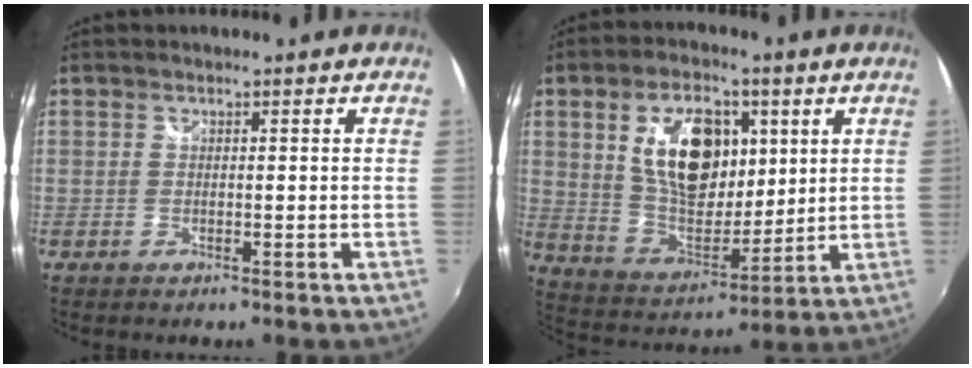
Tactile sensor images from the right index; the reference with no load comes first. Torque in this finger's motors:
{"motor_torque": [1.25, 0.89, 0.38, 0.09]}